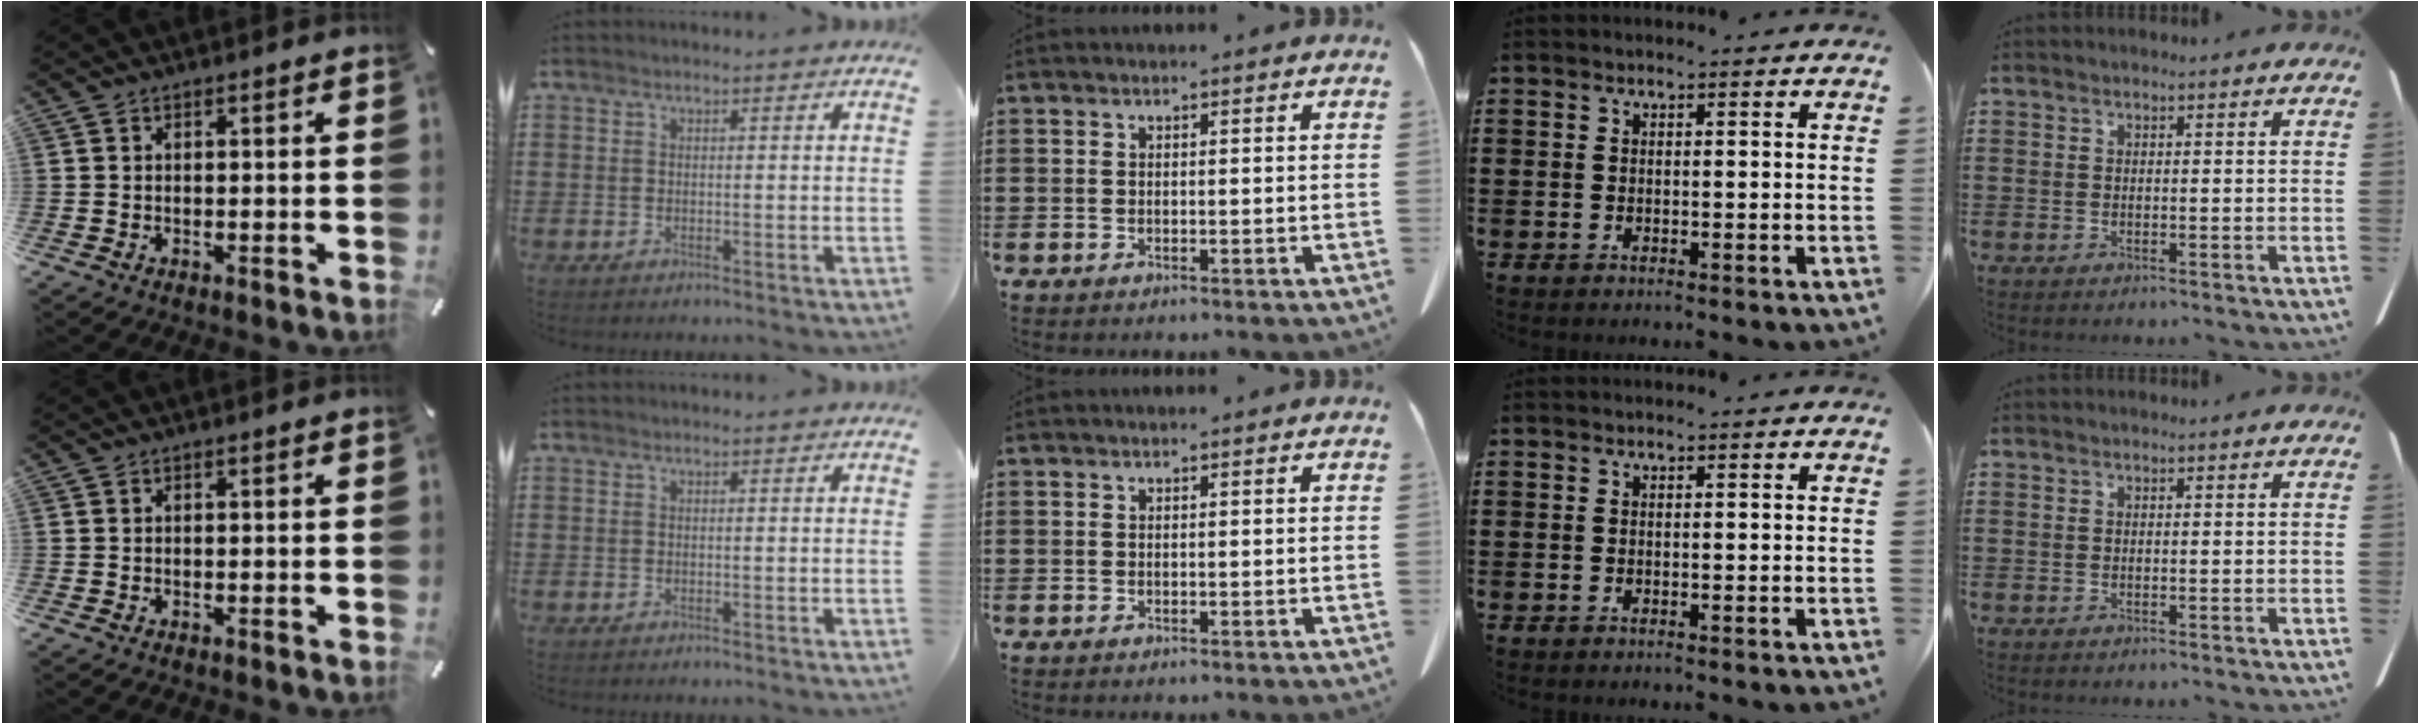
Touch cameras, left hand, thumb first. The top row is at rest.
{}